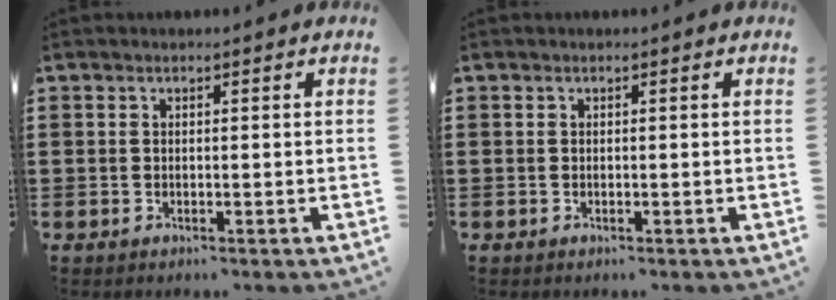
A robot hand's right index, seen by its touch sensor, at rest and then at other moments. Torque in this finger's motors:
{"motor_torque": [0.01, 0.01, 0.00, -0.01]}